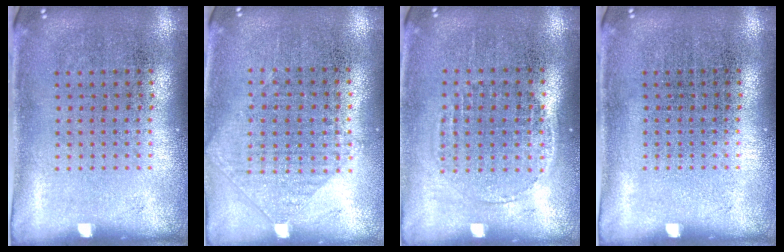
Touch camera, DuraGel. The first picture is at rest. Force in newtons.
{"total": 0.9, "press": 0.8, "slide": 0.3}
{"total": 1.3, "press": 1.1, "slide": 0.6}
{"total": 0.0}